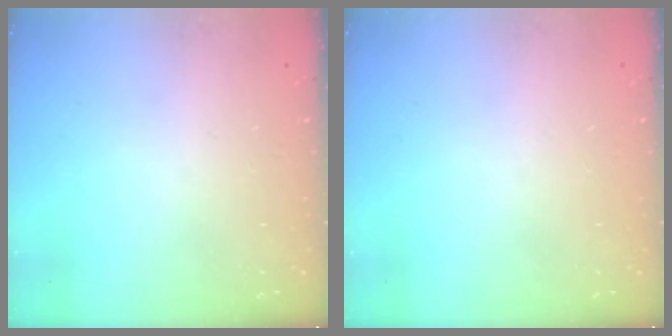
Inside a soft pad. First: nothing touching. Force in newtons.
{"total": 0.0}